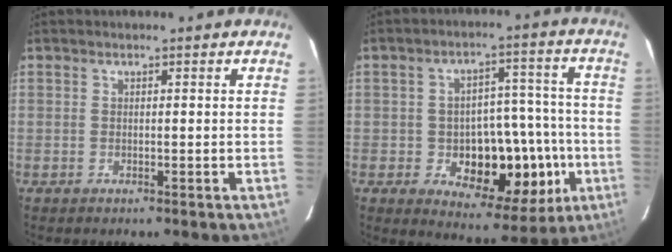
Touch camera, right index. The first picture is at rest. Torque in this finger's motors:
{"motor_torque": [0.52, -0.38, 0.25, 0.06]}